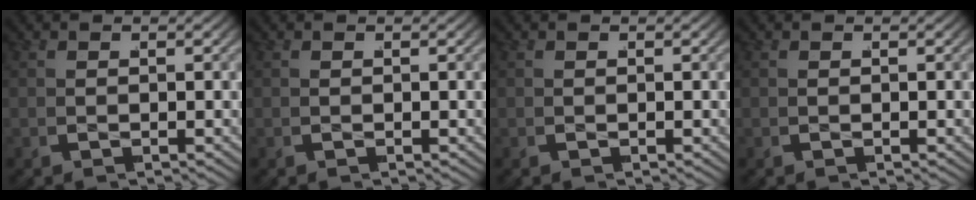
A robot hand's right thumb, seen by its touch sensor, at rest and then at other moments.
{"total": 0.0}
{"total": 0.0}
{"total": 0.0}